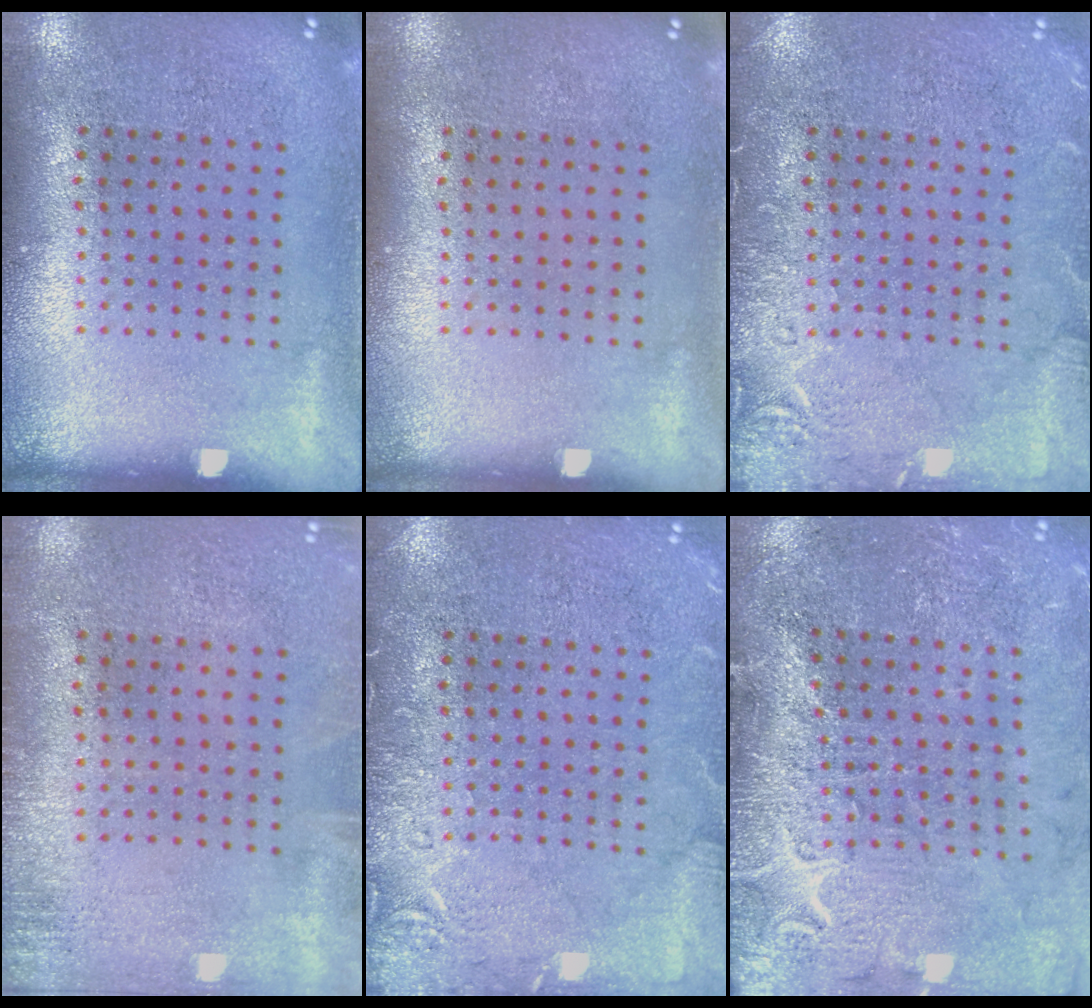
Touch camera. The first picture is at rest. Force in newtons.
{"total": 0.0}
{"total": 2.9, "press": 2.9, "slide": 0.4}
{"total": 1.4, "press": 1.4, "slide": 0.2}
{"total": 2.9, "press": 2.9, "slide": 0.4}
{"total": 3.1, "press": 3.1, "slide": 0.4}